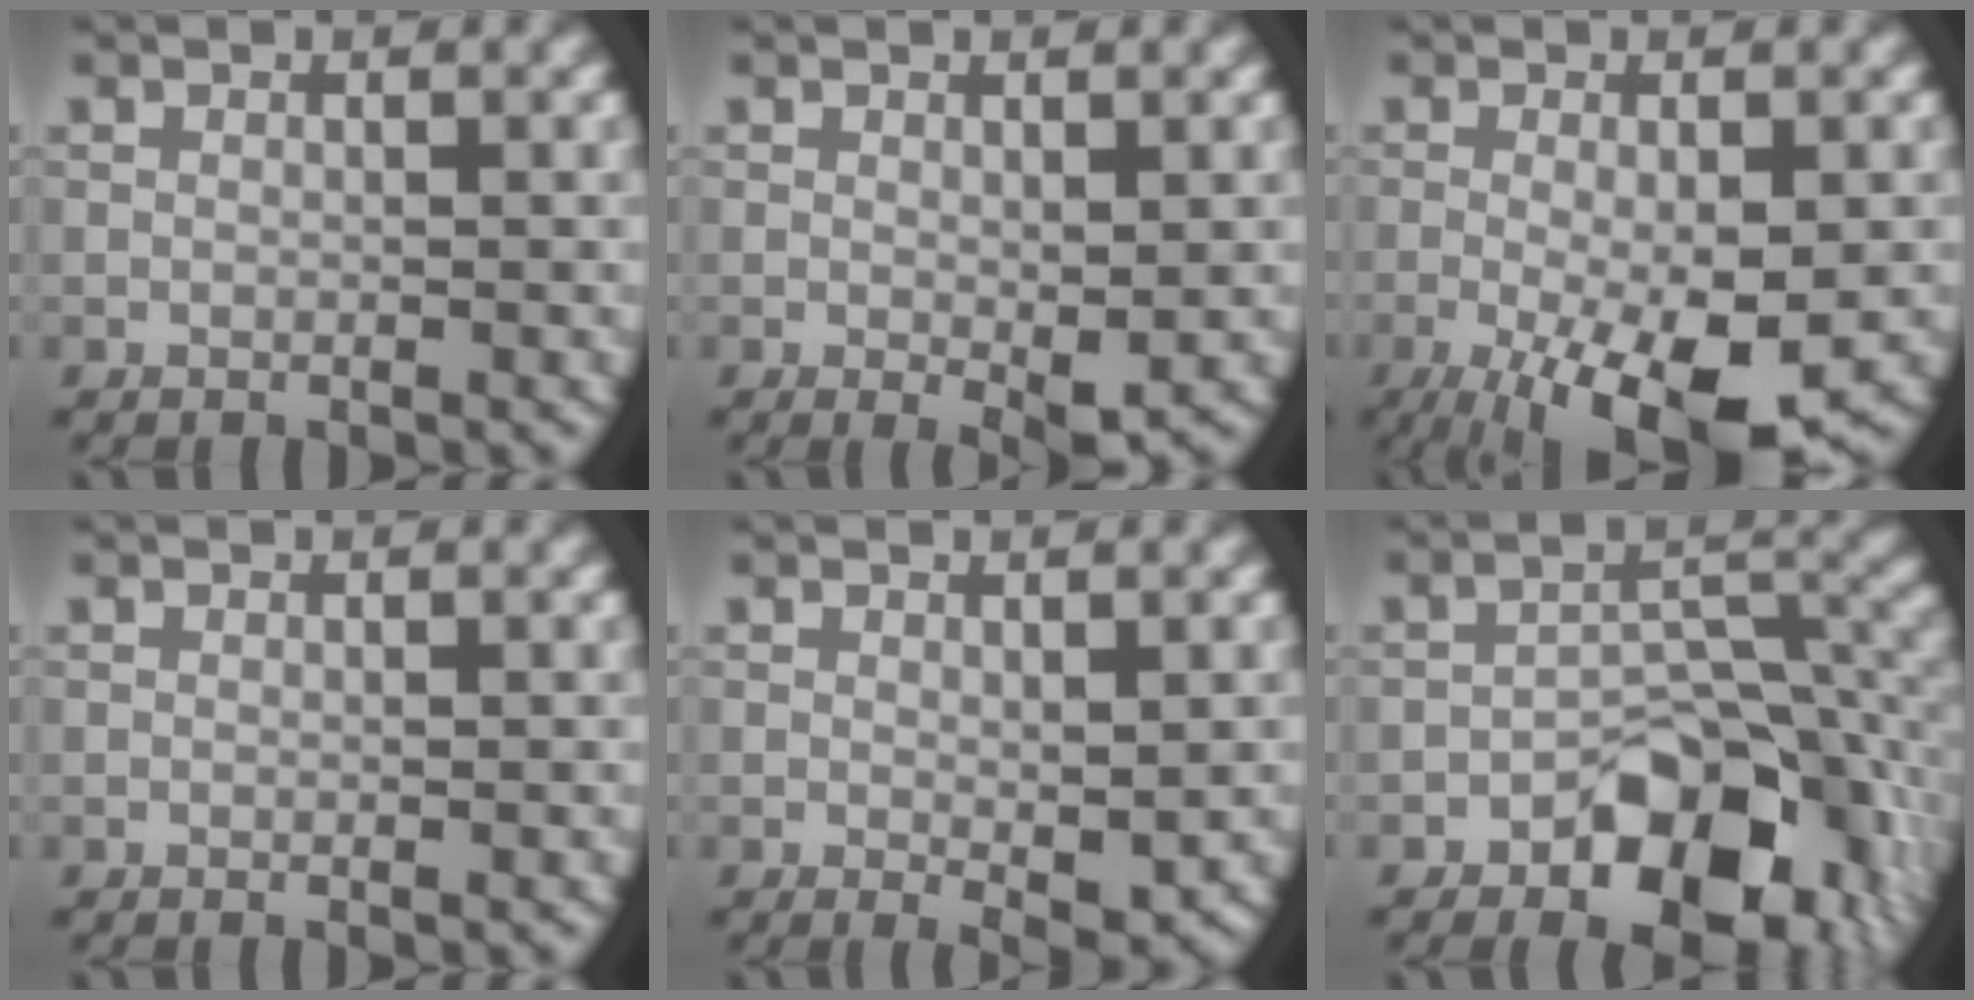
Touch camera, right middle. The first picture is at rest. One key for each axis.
{"total": 1.9, "fx": 0.0, "fy": 0.5, "fz": 1.8, "tx": -0.024, "ty": -0.007, "tz": 0.003}
{"total": 9.0, "fx": -3.2, "fy": 2.7, "fz": 7.9, "tx": -0.140, "ty": -0.019, "tz": -0.041}
{"total": 0.0}
{"total": 2.0, "fx": 0.1, "fy": 0.5, "fz": 1.9, "tx": -0.026, "ty": -0.007, "tz": 0.005}
{"total": 10.1, "fx": -5.0, "fy": 5.6, "fz": 6.7, "tx": -0.074, "ty": 0.002, "tz": -0.084}